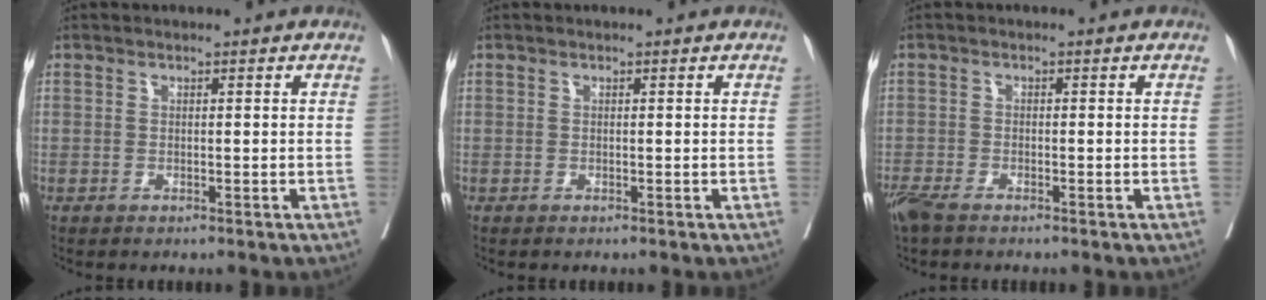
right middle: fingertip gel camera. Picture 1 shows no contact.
{"total": 0.0}
{"total": 3.6, "force": [-2.9, 0.9, 2.0], "torque": [-0.045, -0.012, -0.056]}